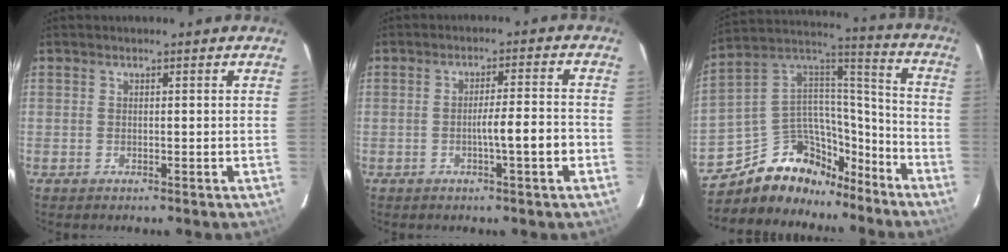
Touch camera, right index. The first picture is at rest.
{"total": 5.5, "force": [-2.1, -0.3, 5.0], "torque": [-0.084, 0.001, -0.031]}
{"total": 18.7, "force": [-13.2, 11.2, 7.0], "torque": [-0.149, 0.075, -0.208]}